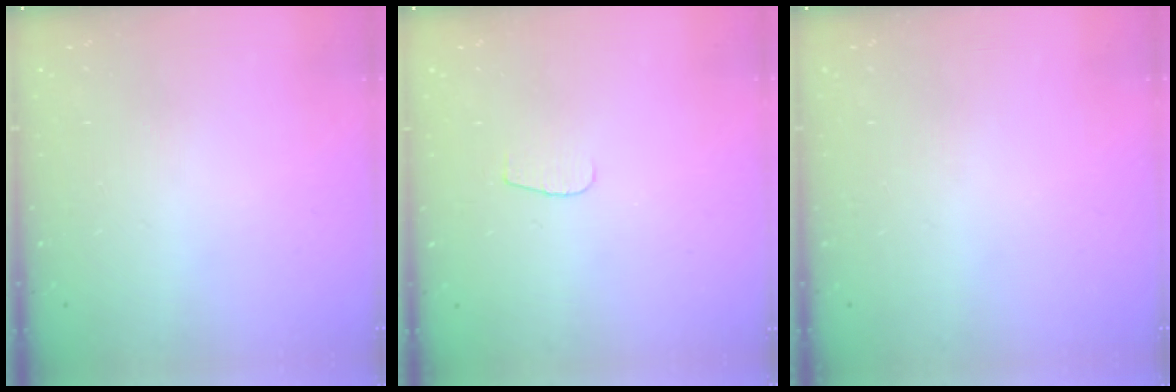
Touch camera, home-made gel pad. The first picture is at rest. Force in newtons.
{"total": 3.4, "press": 3.4, "slide": 0.4}
{"total": 0.0}